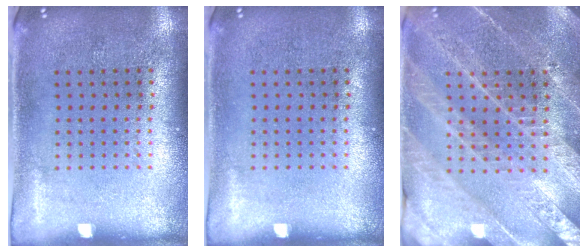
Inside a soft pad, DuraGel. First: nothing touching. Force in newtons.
{"total": 0.0}
{"total": 3.5, "press": 3.3, "slide": 1.1}